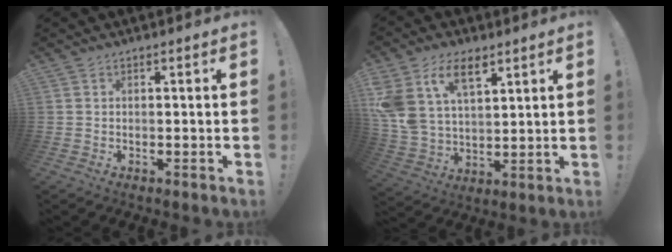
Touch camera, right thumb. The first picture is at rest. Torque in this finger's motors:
{"motor_torque": [1.45, 3.55, 0.88, -0.30, 0.17]}